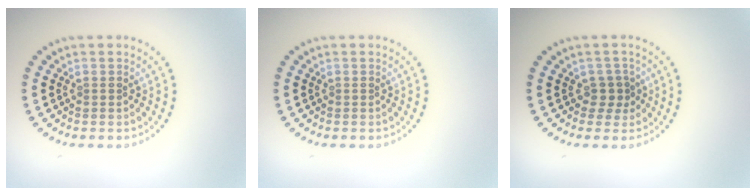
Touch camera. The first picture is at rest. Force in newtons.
{"total": 0.0}
{"total": 1.8, "press": 1.4, "slide": 1.1}